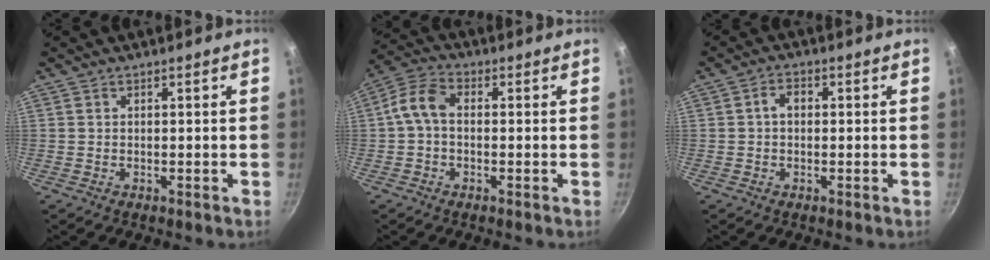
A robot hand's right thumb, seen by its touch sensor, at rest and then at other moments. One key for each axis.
{"total": 6.0, "fx": -0.4, "fy": 3.9, "fz": 4.6, "tx": -0.097, "ty": 0.027, "tz": -0.022}
{"total": 2.8, "fx": 0.0, "fy": 2.0, "fz": 1.9, "tx": -0.024, "ty": 0.007, "tz": -0.004}